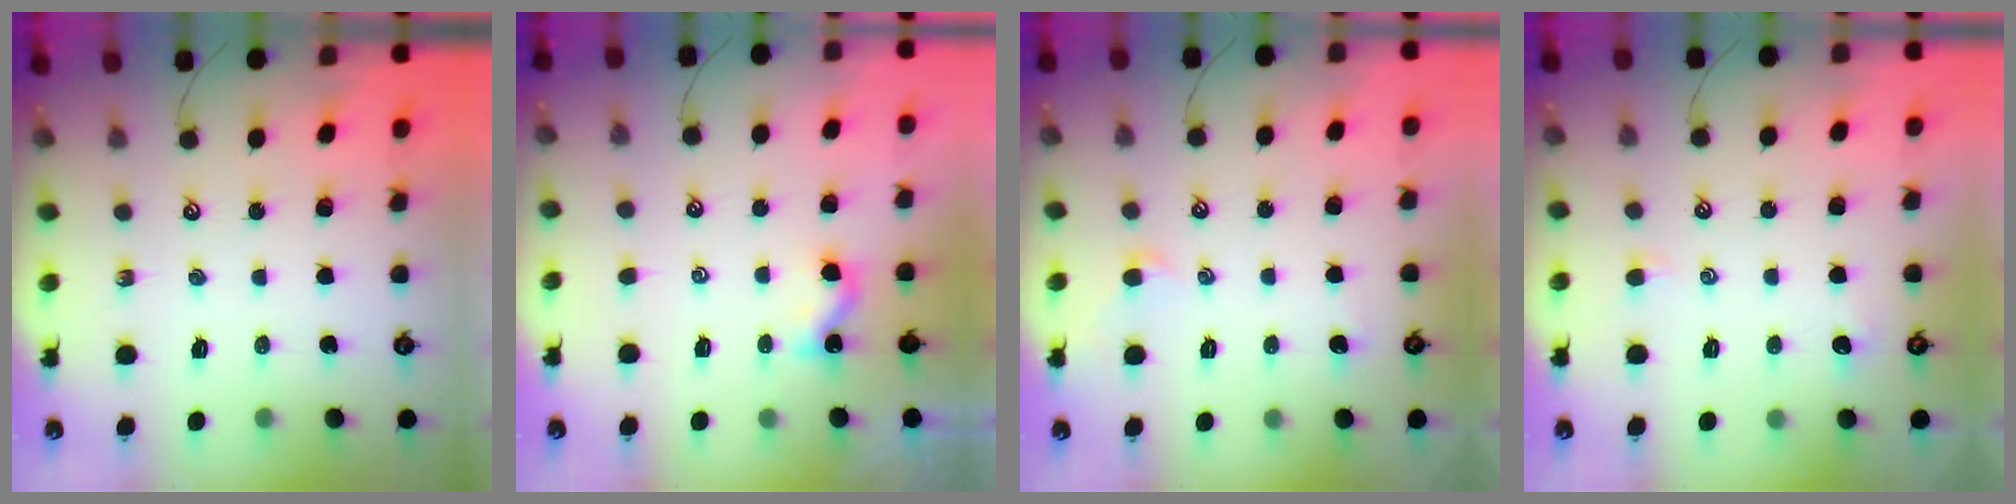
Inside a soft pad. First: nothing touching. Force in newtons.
{"total": 0.5, "press": 0.3, "slide": 0.4}
{"total": 1.0, "press": 0.9, "slide": 0.6}
{"total": 2.2, "press": 2.1, "slide": 0.3}